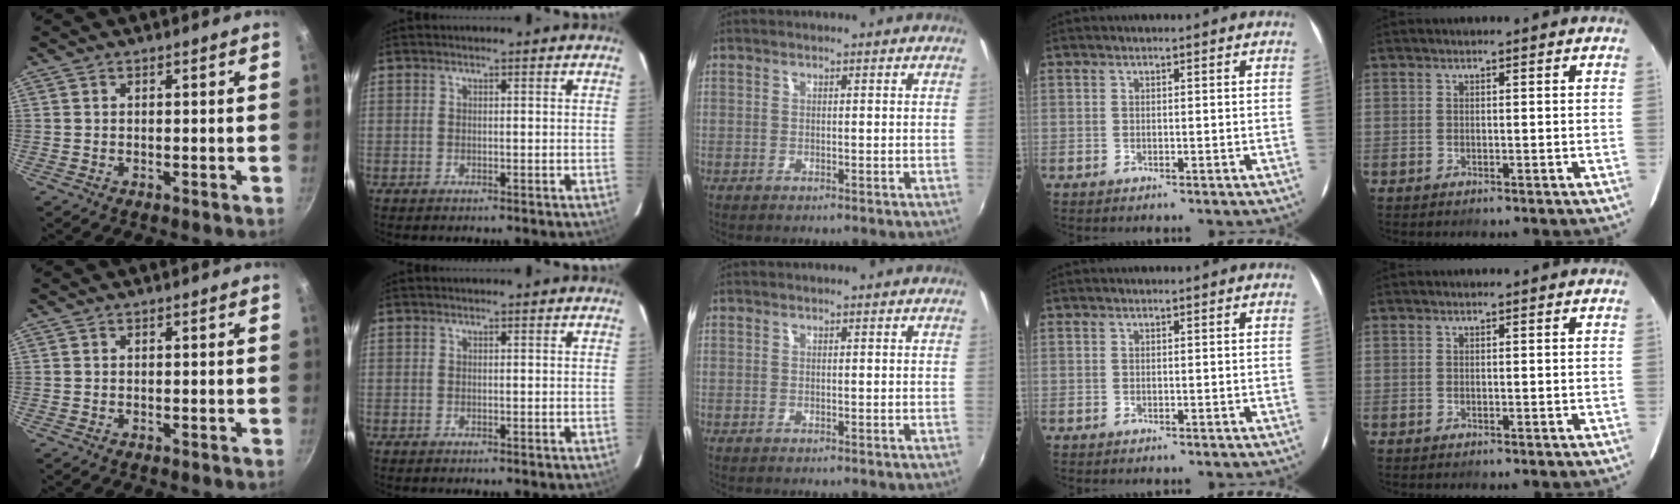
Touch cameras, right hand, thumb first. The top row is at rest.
{}